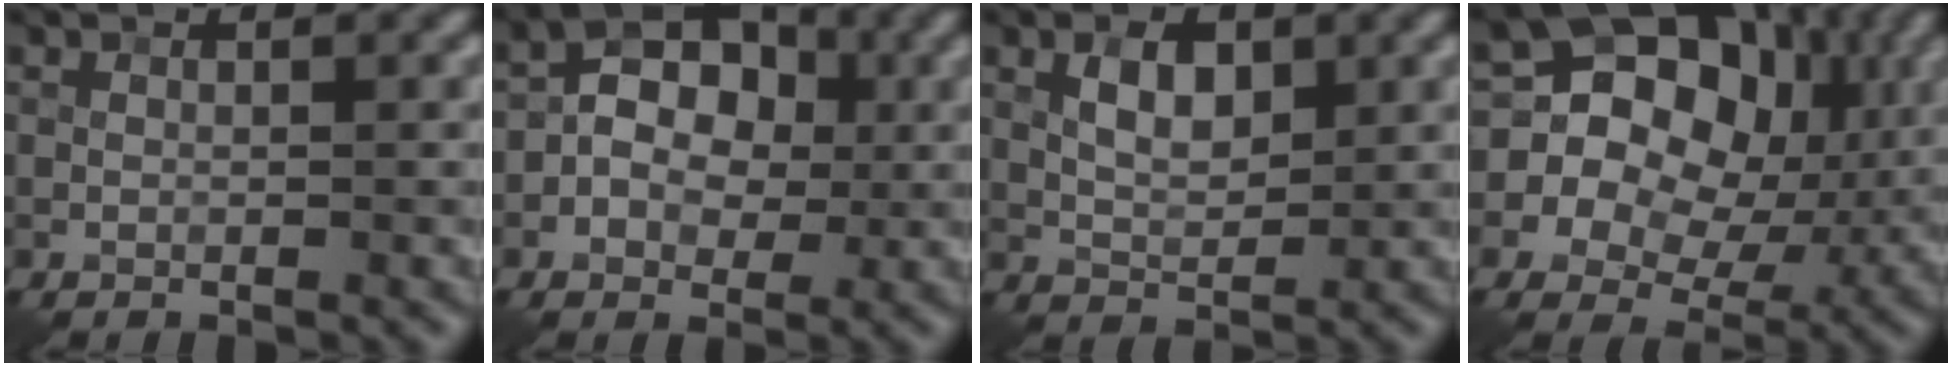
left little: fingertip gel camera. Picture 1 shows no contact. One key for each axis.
{"total": 5.7, "fx": -0.1, "fy": 4.1, "fz": 3.9, "tx": -0.052, "ty": 0.010, "tz": -0.011}
{"total": 3.2, "fx": 1.0, "fy": 1.7, "fz": 2.5, "tx": -0.046, "ty": 0.001, "tz": 0.019}
{"total": 15.0, "fx": 2.8, "fy": 12.3, "fz": 8.1, "tx": -0.143, "ty": 0.037, "tz": 0.029}